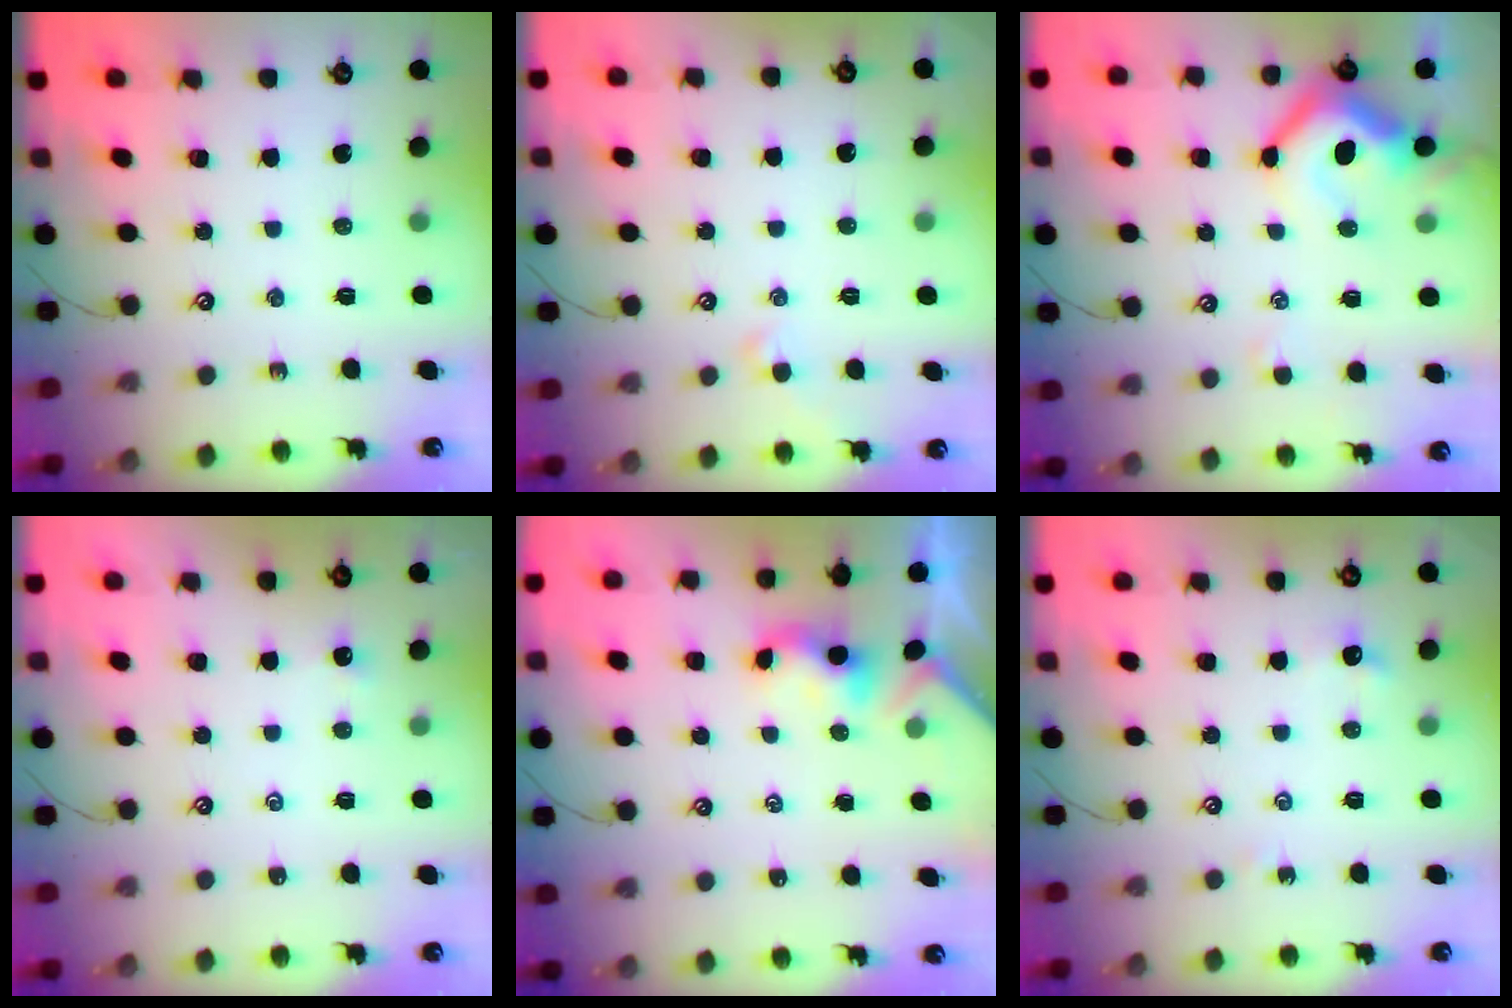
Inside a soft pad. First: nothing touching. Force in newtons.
{"total": 0.7, "press": 0.5, "slide": 0.5}
{"total": 9.7, "press": 9.5, "slide": 1.9}
{"total": 0.7, "press": 0.5, "slide": 0.6}
{"total": 1.1, "press": 1.0, "slide": 0.4}
{"total": 3.9, "press": 3.8, "slide": 0.7}